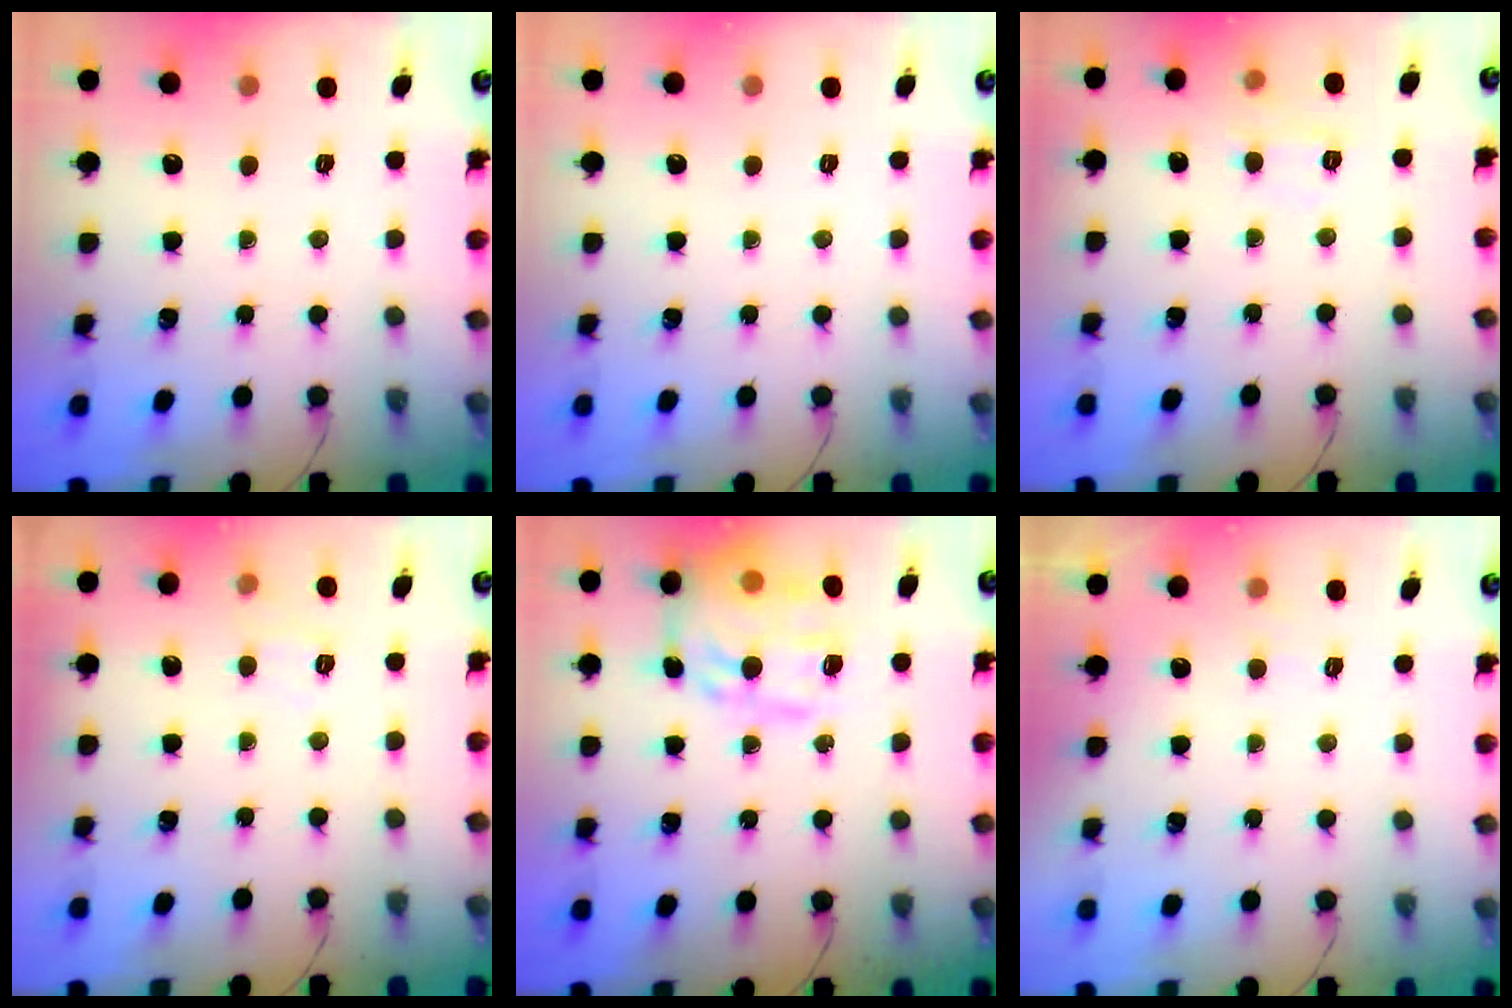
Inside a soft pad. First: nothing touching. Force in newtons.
{"total": 0.0}
{"total": 6.6, "press": 6.4, "slide": 1.3}
{"total": 6.1, "press": 5.9, "slide": 1.4}
{"total": 19.3, "press": 19.2, "slide": 1.8}
{"total": 2.3, "press": 2.0, "slide": 1.2}